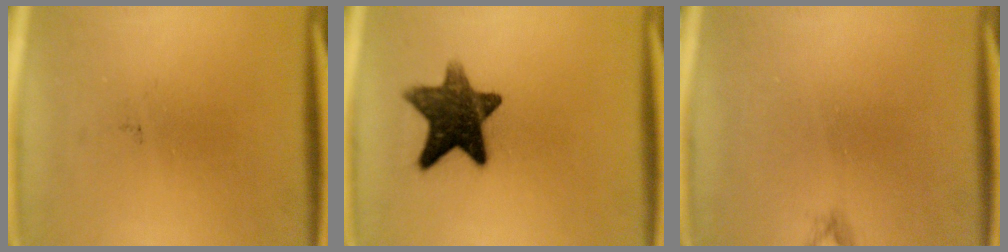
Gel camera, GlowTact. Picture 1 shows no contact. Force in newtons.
{"total": 11.9}
{"total": 0.6}